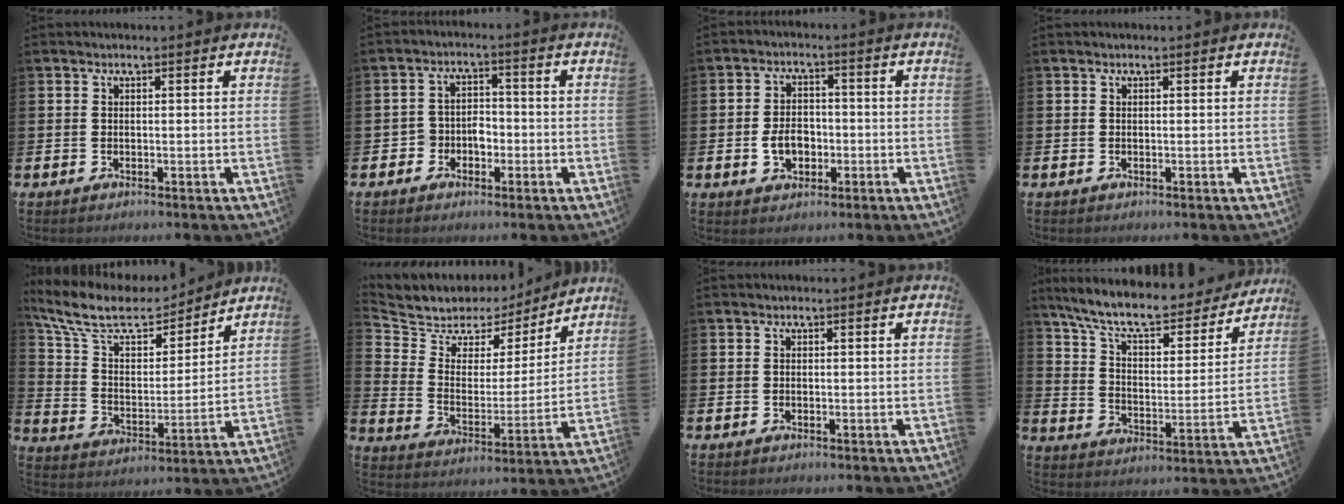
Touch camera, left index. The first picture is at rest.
{"total": 3.5, "force": [-1.9, 2.8, 0.7], "torque": [-0.022, 0.007, -0.044]}
{"total": 4.5, "force": [-1.1, 3.3, 2.8], "torque": [-0.047, 0.003, -0.024]}
{"total": 0.0}
{"total": 10.7, "force": [9.3, 3.5, 4.0], "torque": [-0.119, -0.056, 0.161]}
{"total": 7.1, "force": [6.4, 3.2, 0.3], "torque": [-0.058, -0.050, 0.111]}
{"total": 0.0}
{"total": 9.8, "force": [8.8, 2.2, 3.8], "torque": [-0.109, -0.058, 0.150]}